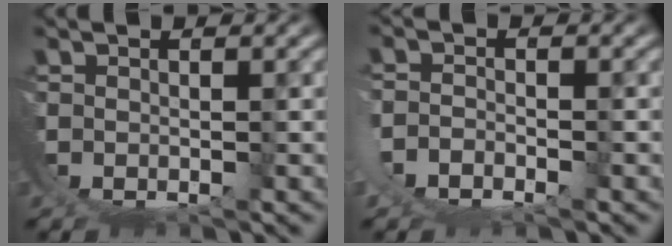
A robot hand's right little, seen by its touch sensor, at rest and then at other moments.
{"total": 1.4, "force": [-0.9, 0.5, 0.9], "torque": [-0.020, -0.001, -0.019]}